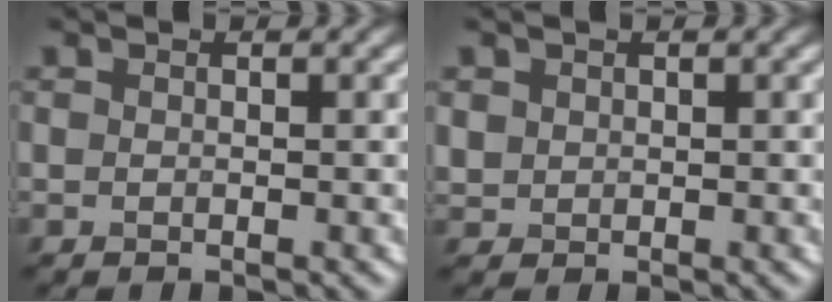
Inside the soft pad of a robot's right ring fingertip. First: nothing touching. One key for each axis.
{"total": 1.2, "fx": 0.4, "fy": 1.1, "fz": 0.1, "tx": 0.001, "ty": -0.005, "tz": 0.009}